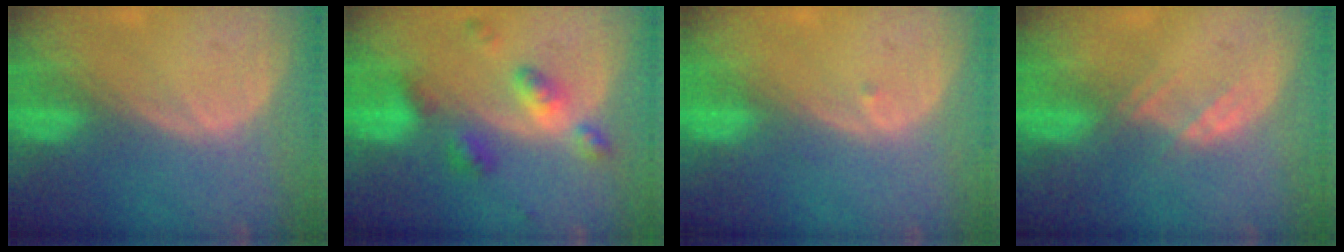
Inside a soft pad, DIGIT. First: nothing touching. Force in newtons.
{"total": 6.0, "press": 6.0, "slide": 0.4}
{"total": 0.5, "press": 0.4, "slide": 0.3}
{"total": 2.3, "press": 2.1, "slide": 0.7}